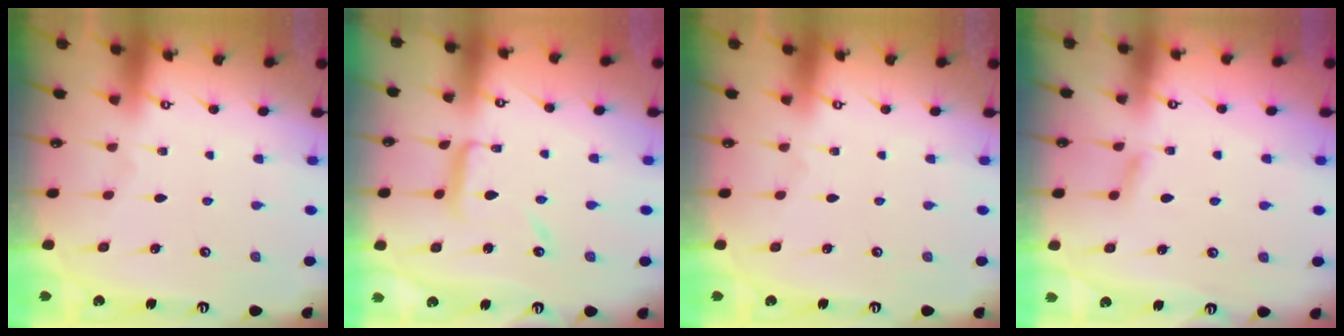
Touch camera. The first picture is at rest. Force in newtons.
{"total": 10.2, "press": 10.2, "slide": 0.9}
{"total": 0.0}
{"total": 5.1, "press": 5.0, "slide": 0.8}